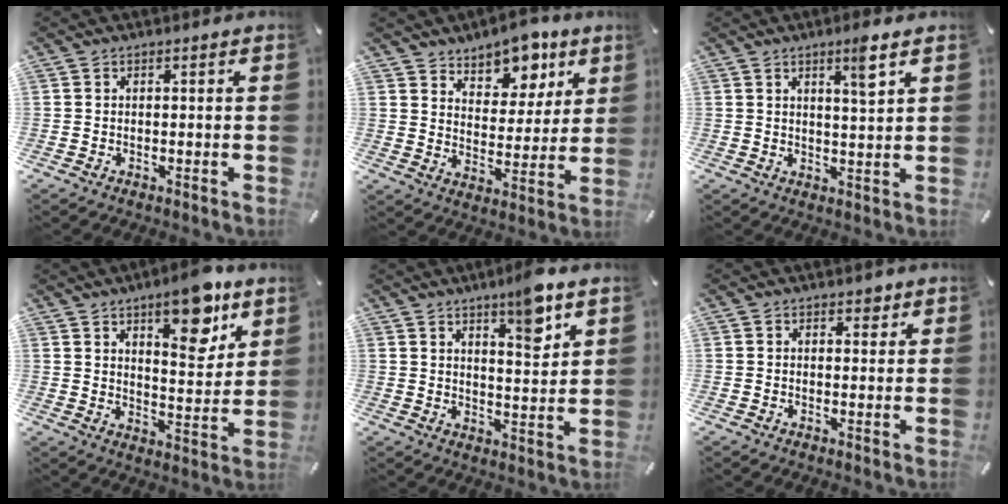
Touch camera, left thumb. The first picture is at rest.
{"total": 9.7, "force": [7.9, 5.4, 1.7], "torque": [-0.016, -0.073, 0.141]}
{"total": 5.5, "force": [3.5, 0.5, 4.3], "torque": [-0.061, -0.019, 0.052]}
{"total": 13.3, "force": [8.3, 5.6, 8.8], "torque": [-0.109, -0.049, 0.138]}
{"total": 8.1, "force": [6.0, 1.7, 5.2], "torque": [-0.070, -0.042, 0.098]}
{"total": 1.7, "force": [1.0, 1.1, 0.7], "torque": [0.001, -0.002, 0.014]}